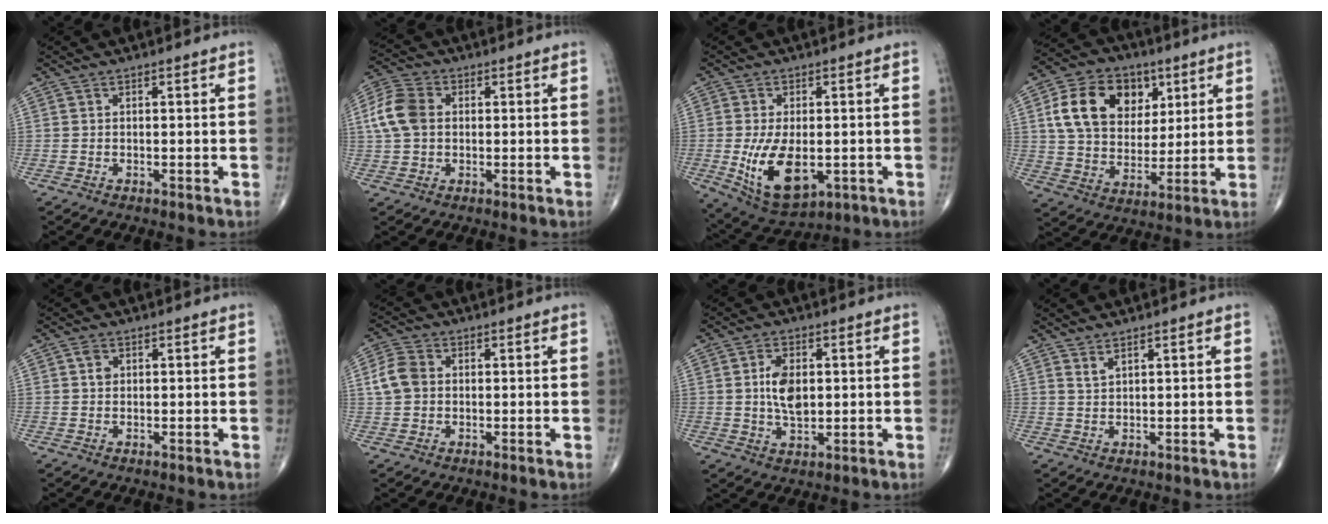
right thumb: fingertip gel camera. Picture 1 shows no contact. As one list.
[{"total": 8.3, "force": [0.9, 6.1, 5.6], "torque": [-0.119, 0.018, 0.013]}, {"total": 12.6, "force": [-2.3, 6.7, 10.4], "torque": [-0.178, -0.014, -0.021]}, {"total": 17.4, "force": [6.0, 12.7, 10.2], "torque": [-0.148, -0.008, 0.106]}, {"total": 2.0, "force": [0.6, 1.5, 1.2], "torque": [-0.017, 0.001, 0.010]}, {"total": 5.5, "force": [0.5, 4.3, 3.4], "torque": [-0.066, 0.012, 0.006]}, {"total": 7.1, "force": [0.9, 4.2, 5.7], "torque": [-0.094, -0.006, 0.016]}, {"total": 1.6, "force": [1.3, 0.4, 0.9], "torque": [-0.016, -0.009, 0.027]}]